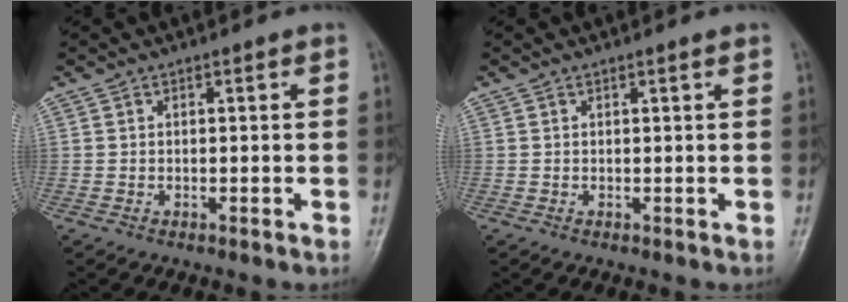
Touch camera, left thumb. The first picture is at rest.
{"total": 0.6, "force": [0.4, 0.0, 0.5], "torque": [-0.009, -0.001, 0.006]}